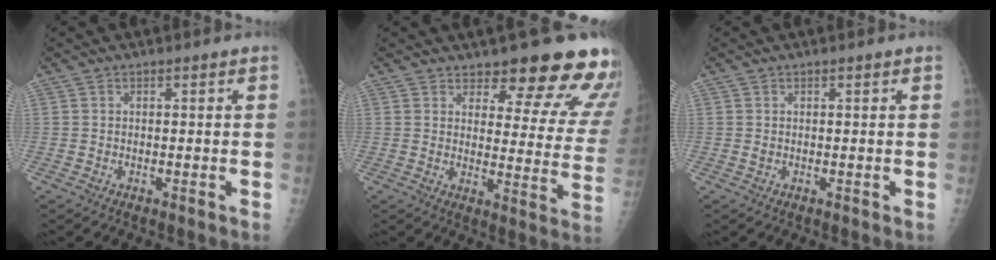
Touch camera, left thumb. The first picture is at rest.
{"total": 17.1, "force": [14.1, 5.1, 8.2], "torque": [-0.057, -0.101, 0.161]}
{"total": 0.7, "force": [0.4, 0.1, 0.6], "torque": [-0.016, 0.003, 0.008]}